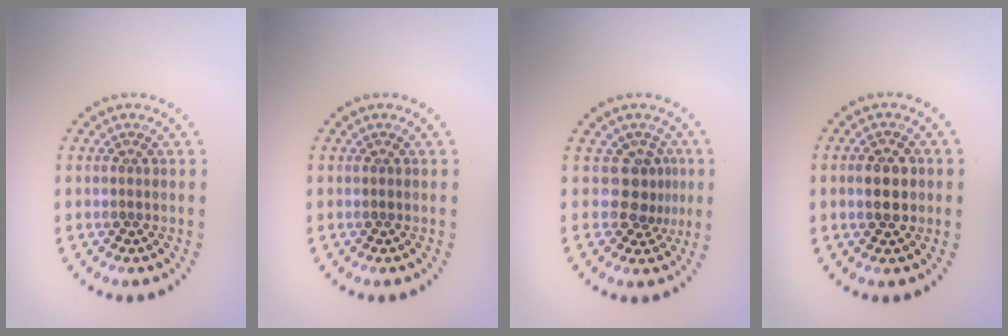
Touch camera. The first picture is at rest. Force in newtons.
{"total": 0.0}
{"total": 2.6, "press": 1.9, "slide": 1.8}
{"total": 2.9, "press": 2.9, "slide": 0.2}